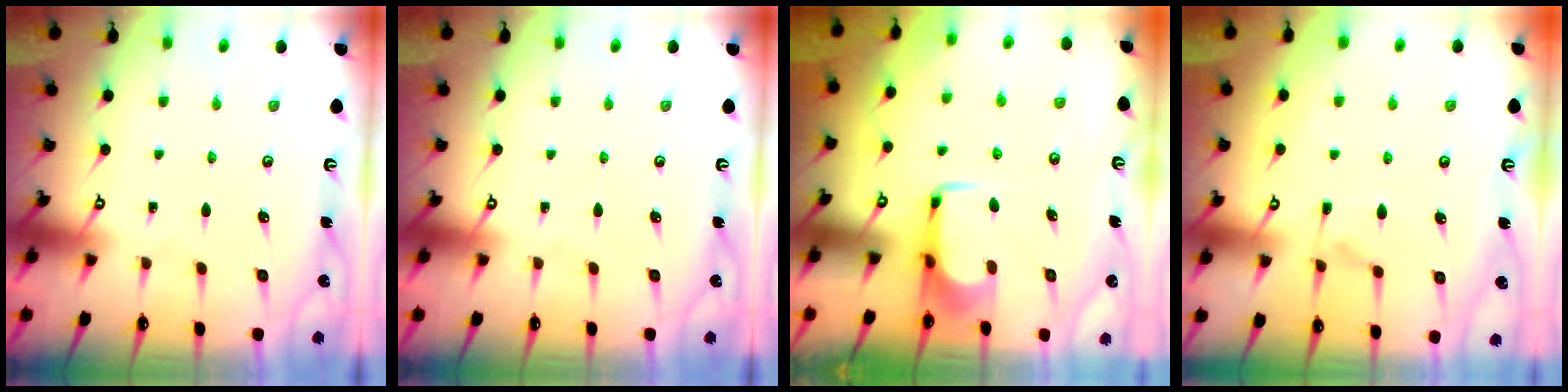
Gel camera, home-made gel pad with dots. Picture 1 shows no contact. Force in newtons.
{"total": 0.0}
{"total": 1.7, "press": 1.6, "slide": 0.5}
{"total": 1.3, "press": 0.6, "slide": 1.1}